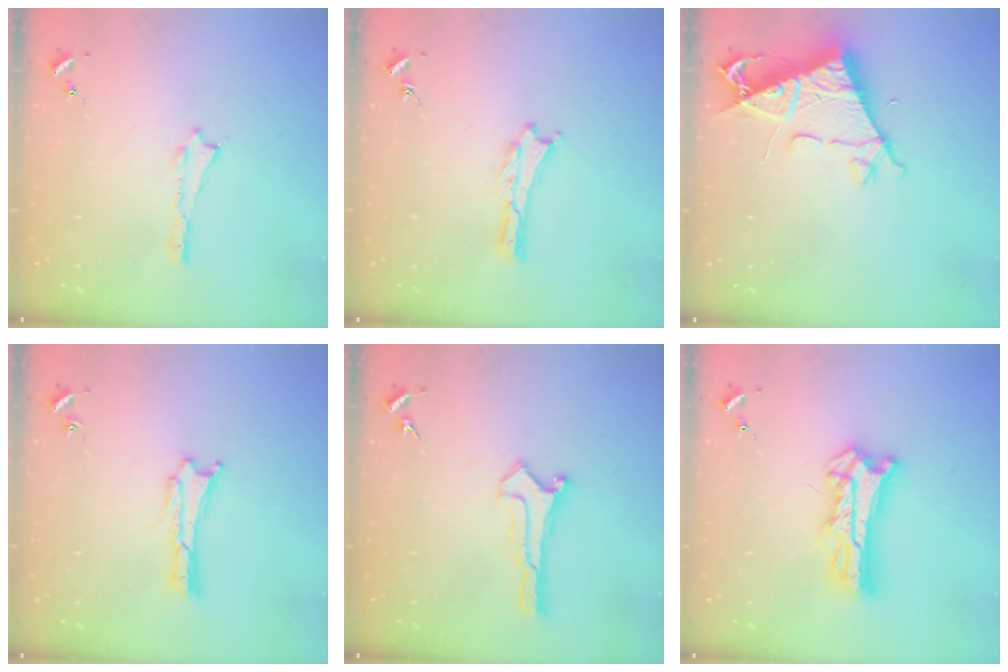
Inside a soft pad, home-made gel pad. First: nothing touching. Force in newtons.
{"total": 0.0}
{"total": 8.6, "press": 8.5, "slide": 1.2}
{"total": 0.0}
{"total": 0.0}
{"total": 9.5, "press": 9.5, "slide": 0.8}